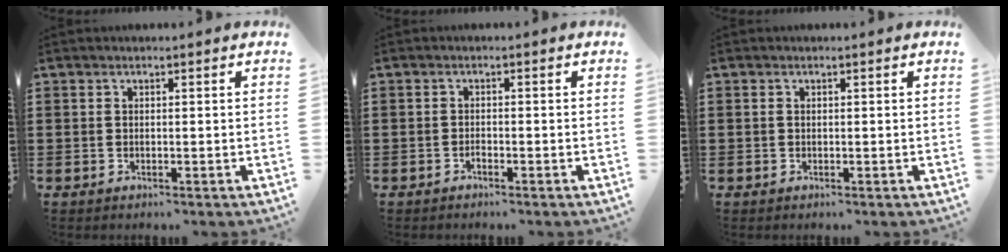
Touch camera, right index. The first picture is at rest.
{"total": 0.8, "force": [-0.7, 0.2, 0.4], "torque": [-0.011, -0.003, -0.012]}
{"total": 0.0}